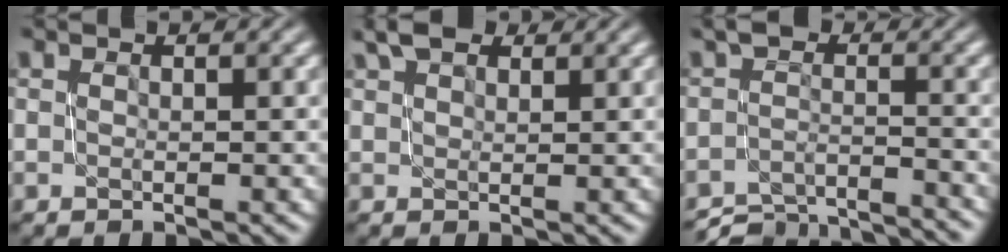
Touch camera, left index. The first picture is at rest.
{"total": 3.5, "force": [2.8, 1.3, 1.6], "torque": [-0.028, 0.014, 0.049]}
{"total": 6.7, "force": [-6.2, 1.6, 2.0], "torque": [-0.022, -0.009, -0.099]}